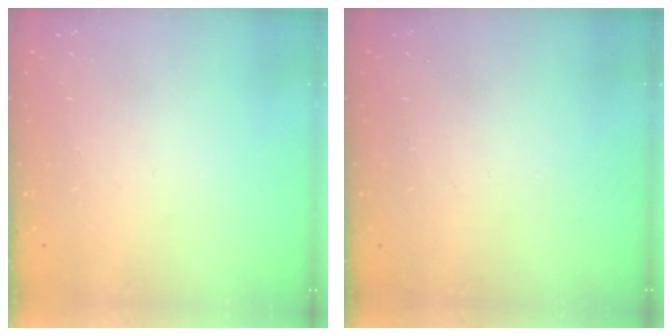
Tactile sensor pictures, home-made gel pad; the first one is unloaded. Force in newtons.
{"total": 0.0}